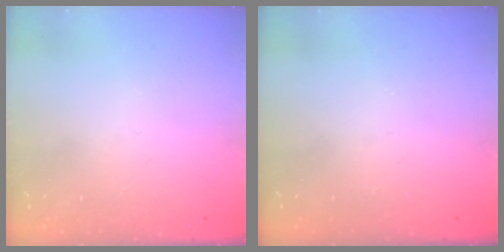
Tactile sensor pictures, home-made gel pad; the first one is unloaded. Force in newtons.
{"total": 0.0}